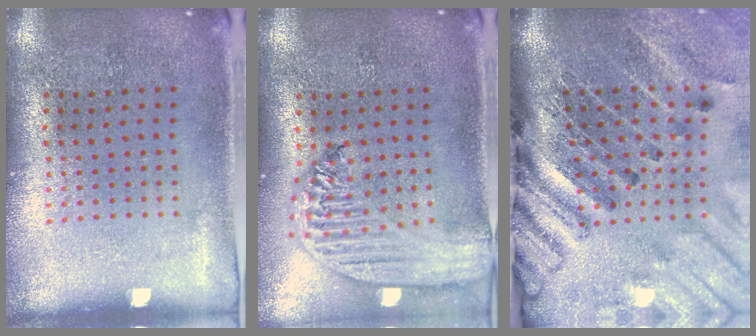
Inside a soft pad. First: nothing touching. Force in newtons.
{"total": 2.8, "press": 2.2, "slide": 1.6}
{"total": 4.3, "press": 3.2, "slide": 2.8}